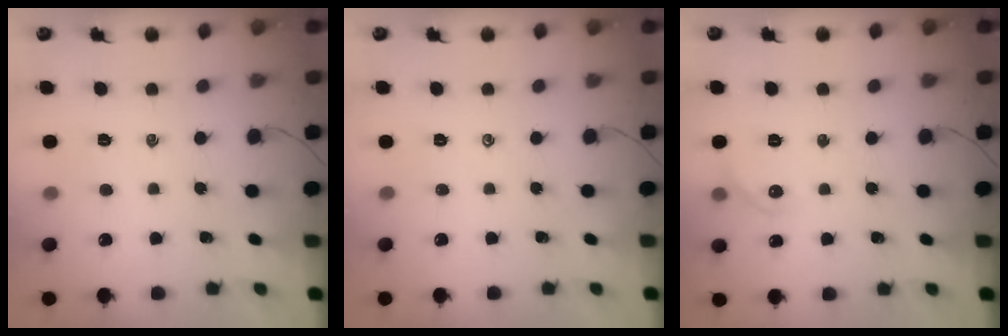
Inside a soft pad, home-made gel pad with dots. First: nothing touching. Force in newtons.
{"total": 0.0}
{"total": 6.1, "press": 6.0, "slide": 1.0}